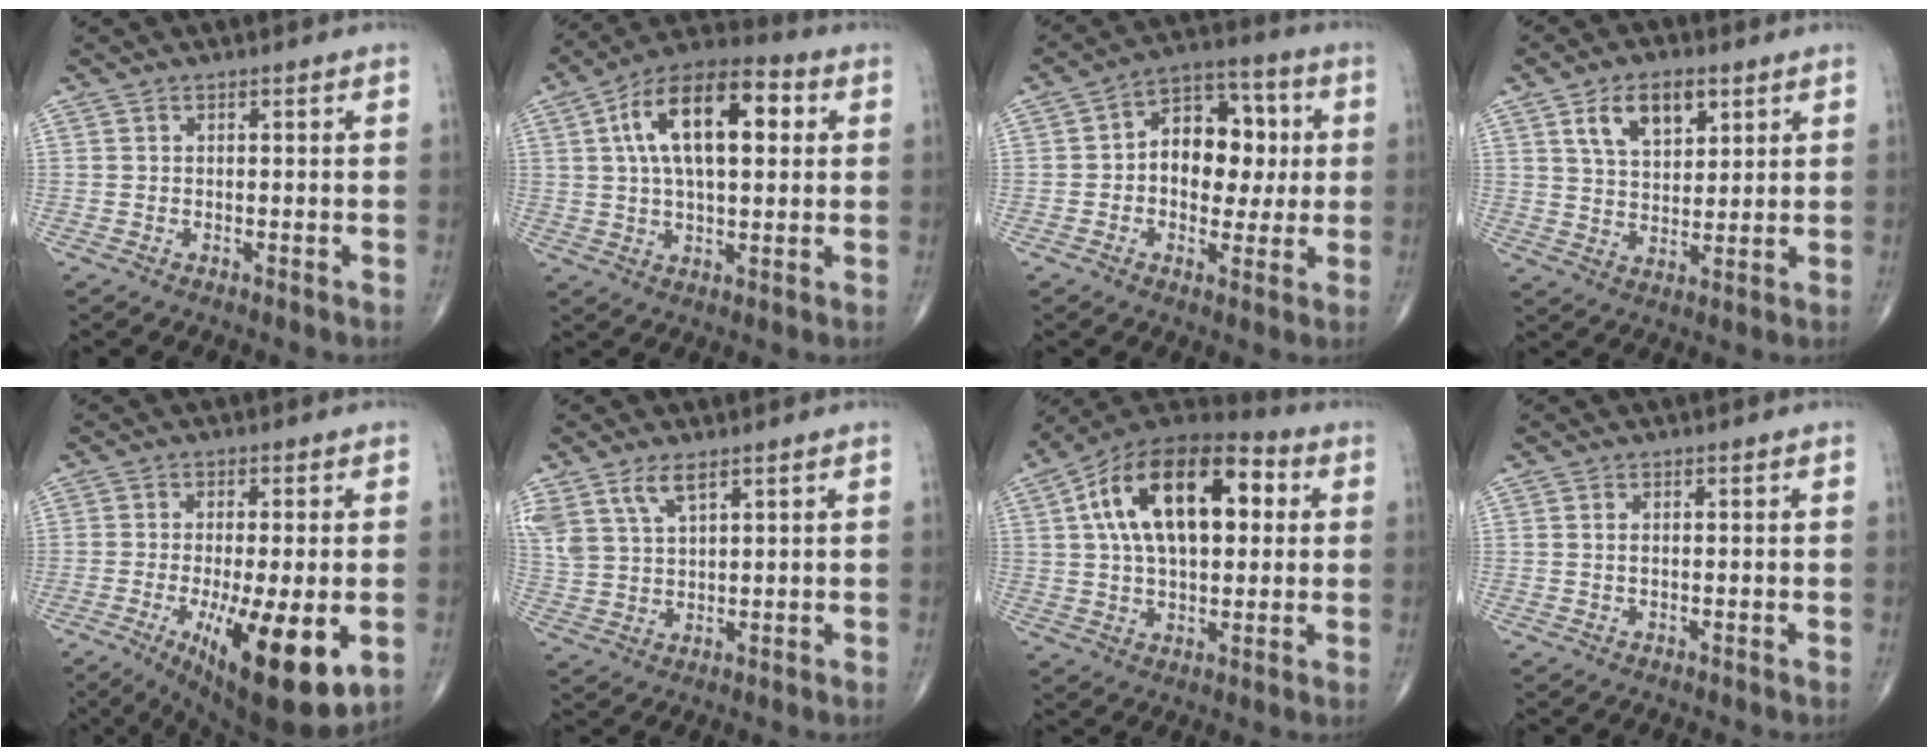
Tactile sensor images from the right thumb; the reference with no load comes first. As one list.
[{"total": 17.6, "force": [4.2, 8.5, 14.8], "torque": [-0.233, 0.021, 0.061]}, {"total": 13.1, "force": [0.8, 9.0, 9.4], "torque": [-0.089, 0.026, 0.006]}, {"total": 9.5, "force": [4.6, 5.3, 6.4], "torque": [-0.092, -0.018, 0.084]}, {"total": 16.8, "force": [-4.7, 4.7, 15.4], "torque": [-0.222, -0.025, -0.056]}, {"total": 7.6, "force": [4.7, 3.4, 4.9], "torque": [-0.103, -0.011, 0.103]}, {"total": 21.7, "force": [4.9, 11.5, 17.7], "torque": [-0.281, 0.023, 0.068]}, {"total": 0.7, "force": [0.1, 0.3, 0.6], "torque": [-0.015, 0.001, 0.003]}]